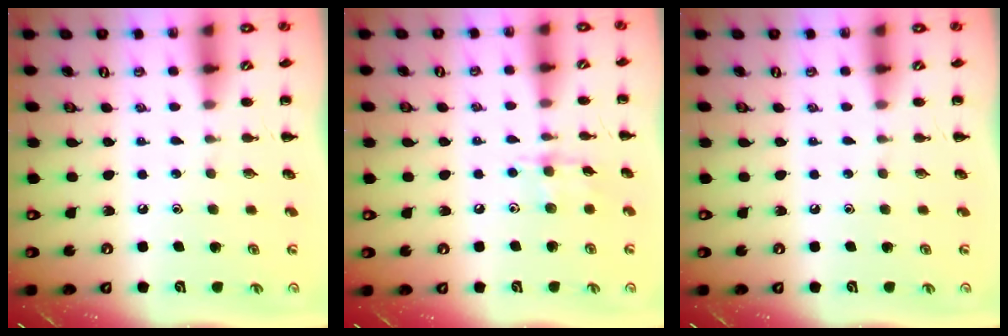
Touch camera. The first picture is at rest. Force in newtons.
{"total": 6.2, "press": 6.1, "slide": 0.6}
{"total": 0.0}